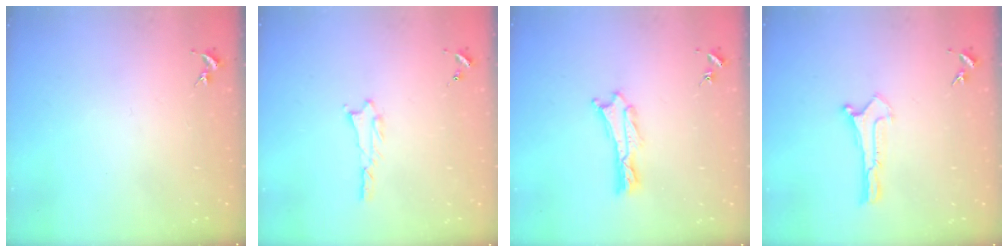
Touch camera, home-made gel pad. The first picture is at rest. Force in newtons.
{"total": 0.9, "press": 0.9, "slide": 0.2}
{"total": 0.7, "press": 0.6, "slide": 0.2}
{"total": 0.0}